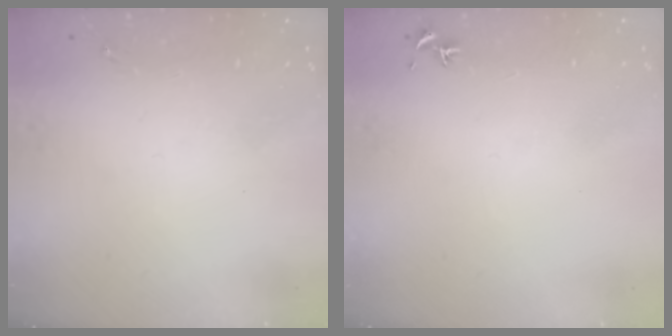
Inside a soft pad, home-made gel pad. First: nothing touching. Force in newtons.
{"total": 0.0}